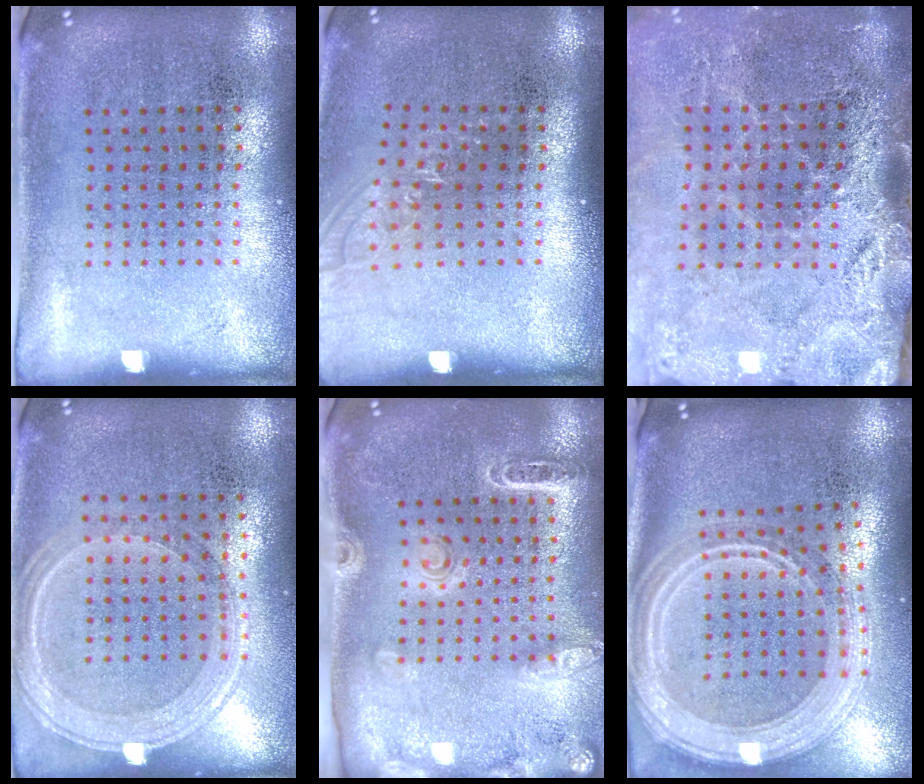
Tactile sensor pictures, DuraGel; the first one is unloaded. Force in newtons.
{"total": 1.1, "press": 0.9, "slide": 0.6}
{"total": 4.2, "press": 3.5, "slide": 2.3}
{"total": 1.3, "press": 1.2, "slide": 0.3}
{"total": 1.7, "press": 1.7, "slide": 0.1}
{"total": 3.0, "press": 2.5, "slide": 1.7}